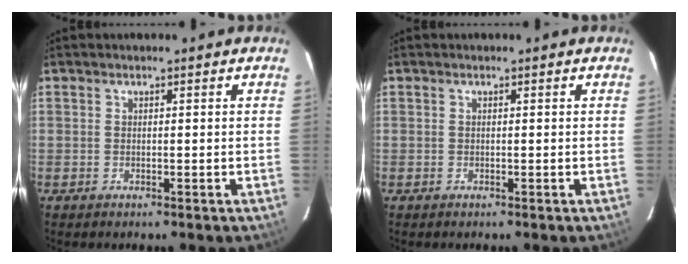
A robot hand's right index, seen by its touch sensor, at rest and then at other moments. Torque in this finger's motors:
{"motor_torque": [0.23, 0.08, 0.09, 0.01]}